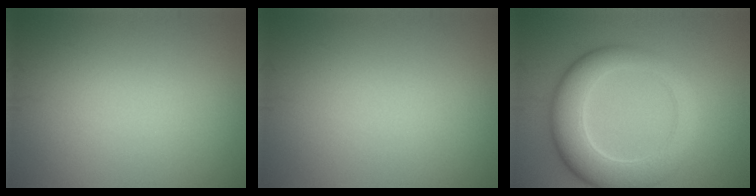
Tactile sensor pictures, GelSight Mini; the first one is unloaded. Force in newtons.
{"total": 0.0}
{"total": 7.7, "press": 7.7, "slide": 0.5}